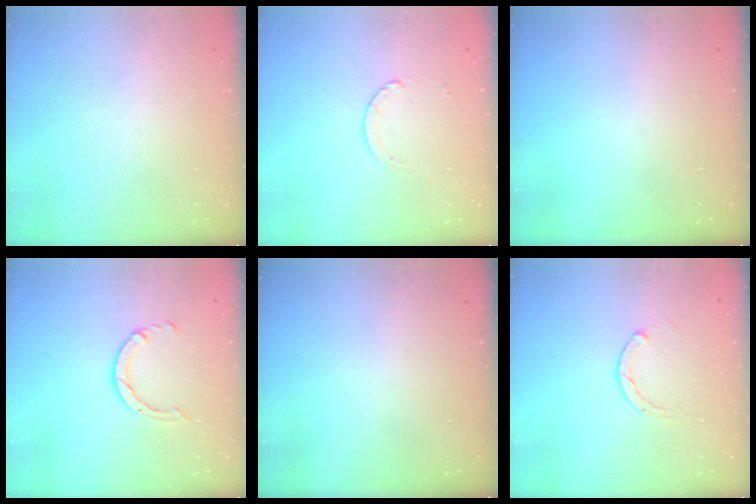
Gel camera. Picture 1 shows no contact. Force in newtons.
{"total": 2.5, "press": 2.4, "slide": 0.2}
{"total": 0.0}
{"total": 4.7, "press": 4.7, "slide": 0.4}
{"total": 0.0}
{"total": 1.1, "press": 1.0, "slide": 0.3}